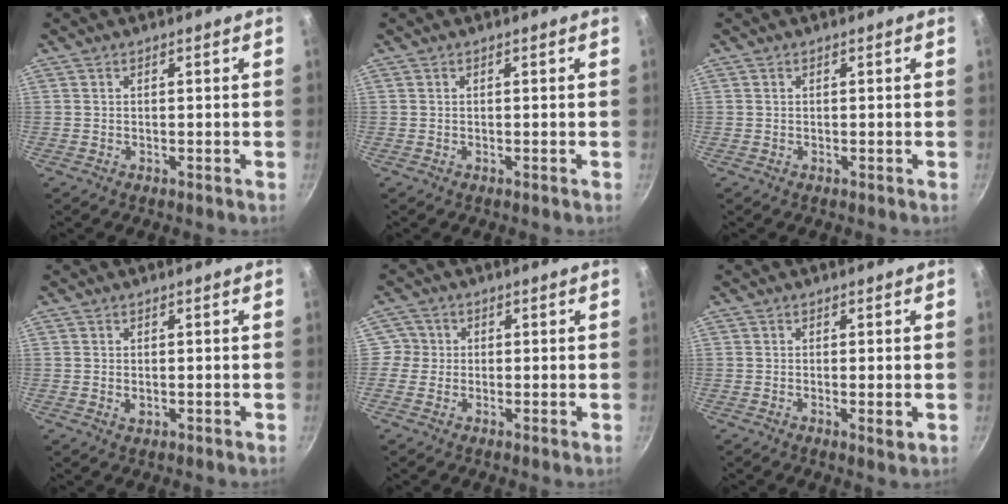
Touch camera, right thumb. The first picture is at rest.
{"total": 0.0}
{"total": 0.0}
{"total": 1.4, "force": [0.0, 1.0, 0.9], "torque": [-0.014, -0.003, 0.001]}
{"total": 3.1, "force": [0.0, 3.1, 0.2], "torque": [0.026, 0.007, -0.008]}
{"total": 2.0, "force": [-0.3, 0.5, 1.9], "torque": [-0.036, -0.007, -0.005]}